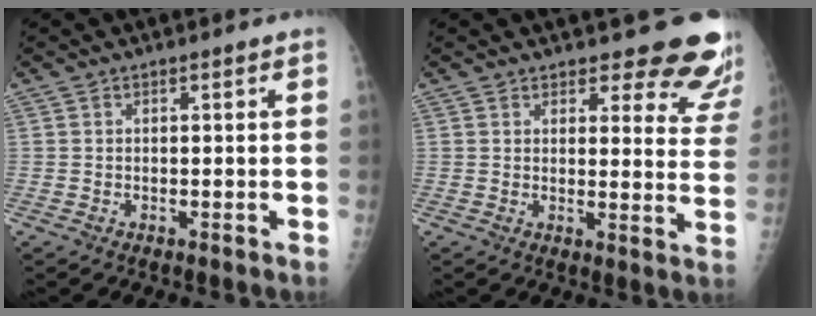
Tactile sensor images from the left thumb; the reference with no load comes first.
{"total": 13.7, "force": [12.4, 4.3, 3.8], "torque": [0.012, -0.096, 0.118]}